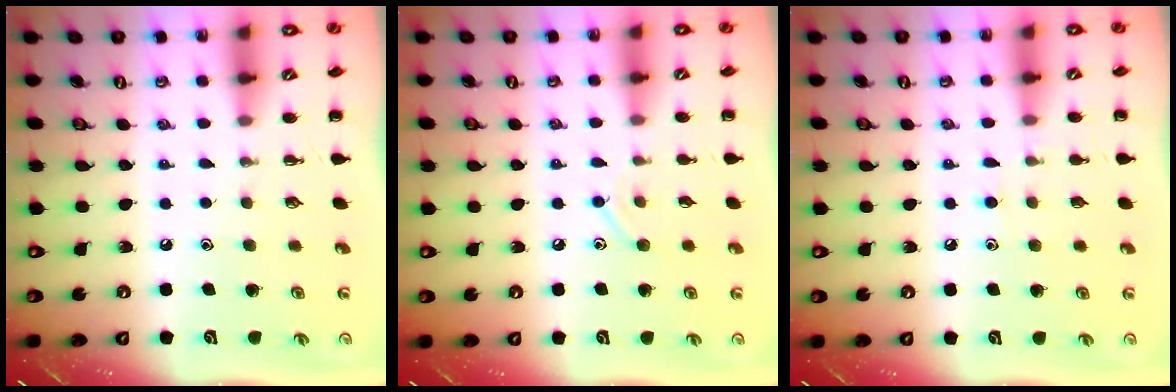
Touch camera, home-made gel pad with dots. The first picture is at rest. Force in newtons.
{"total": 7.7, "press": 7.4, "slide": 2.2}
{"total": 6.6, "press": 6.2, "slide": 2.2}